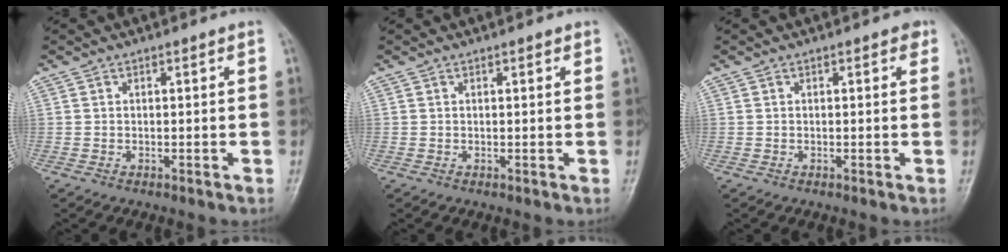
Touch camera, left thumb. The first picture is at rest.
{"total": 0.7, "force": [0.5, 0.3, 0.5], "torque": [-0.006, -0.001, 0.004]}
{"total": 0.9, "force": [0.4, 0.6, 0.6], "torque": [0.003, 0.001, -0.001]}